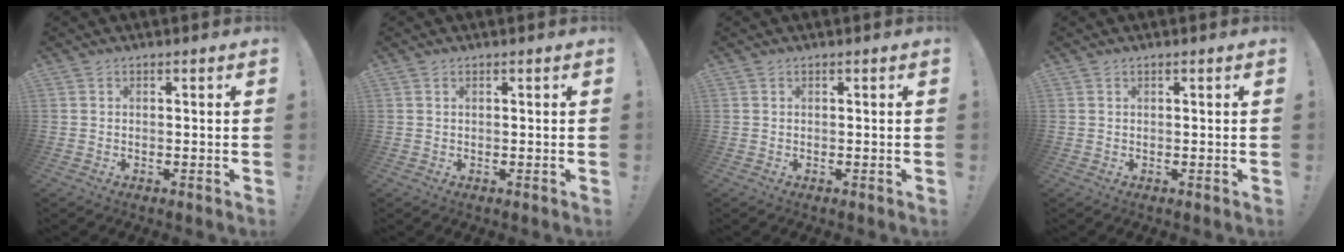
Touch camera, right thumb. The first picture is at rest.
{"total": 0.0}
{"total": 0.0}
{"total": 0.0}